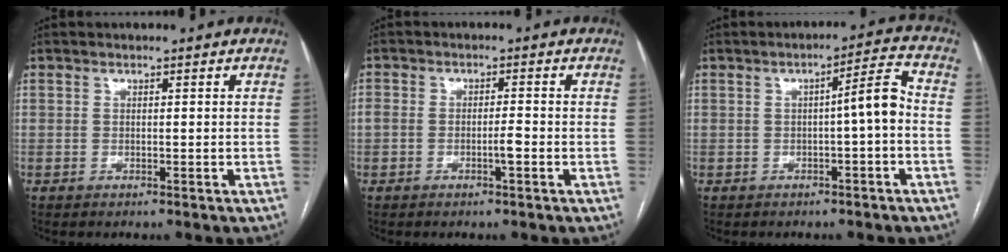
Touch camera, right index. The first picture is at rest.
{"total": 2.7, "force": [-1.1, 0.7, 2.4], "torque": [-0.047, 0.010, -0.017]}
{"total": 5.2, "force": [-0.7, 0.2, 5.1], "torque": [-0.072, 0.018, -0.011]}